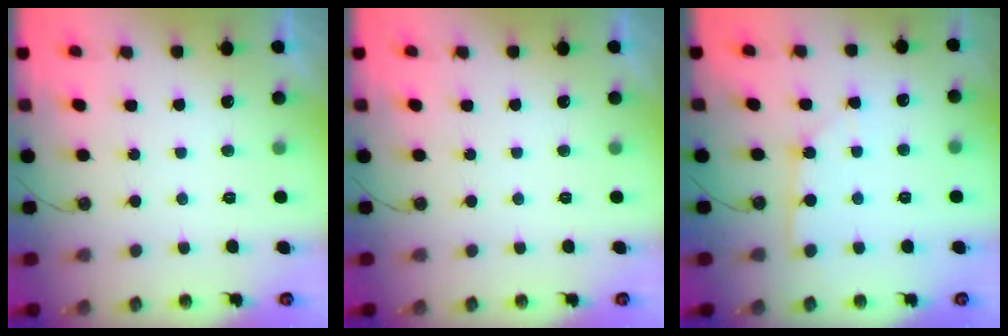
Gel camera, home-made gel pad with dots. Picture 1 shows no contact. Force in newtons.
{"total": 0.0}
{"total": 2.0, "press": 2.0, "slide": 0.3}